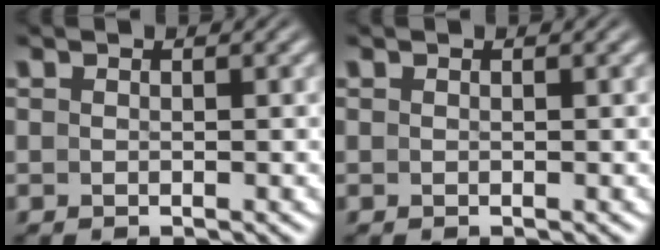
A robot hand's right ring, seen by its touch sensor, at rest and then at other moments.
{"total": 0.0}